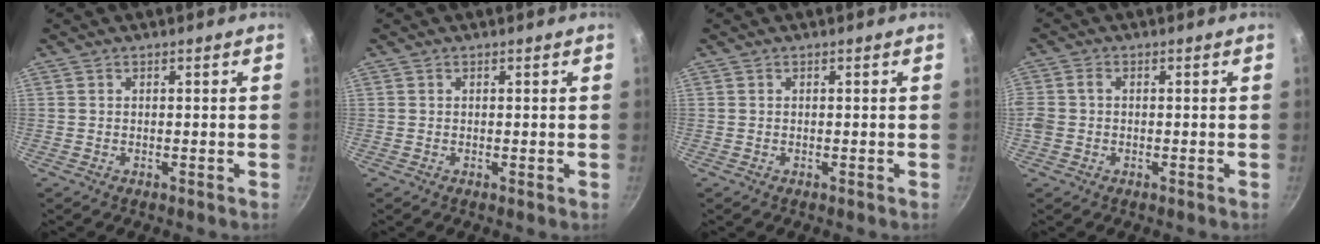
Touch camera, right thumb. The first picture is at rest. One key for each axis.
{"total": 0.0}
{"total": 0.0}
{"total": 3.3, "fx": -0.4, "fy": 2.6, "fz": 1.9, "tx": -0.043, "ty": 0.005, "tz": -0.015}